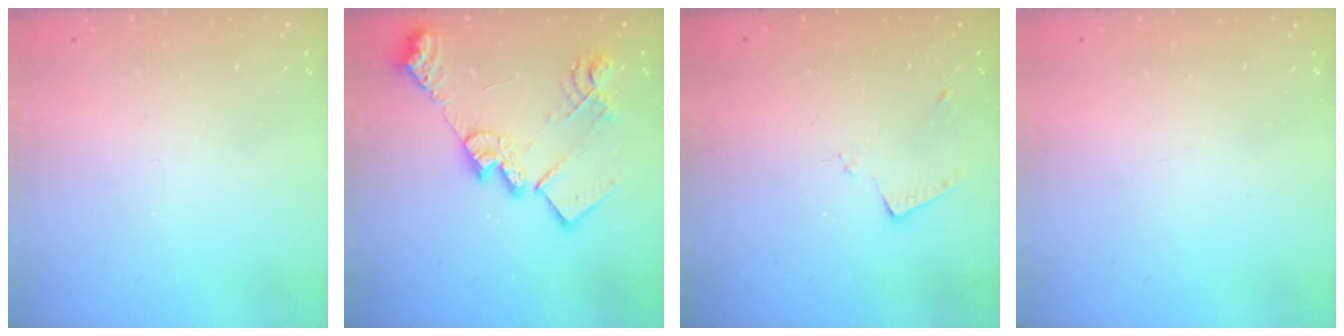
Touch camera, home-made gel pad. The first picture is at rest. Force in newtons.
{"total": 21.1, "press": 21.1, "slide": 1.0}
{"total": 7.8, "press": 7.8, "slide": 0.2}
{"total": 0.0}